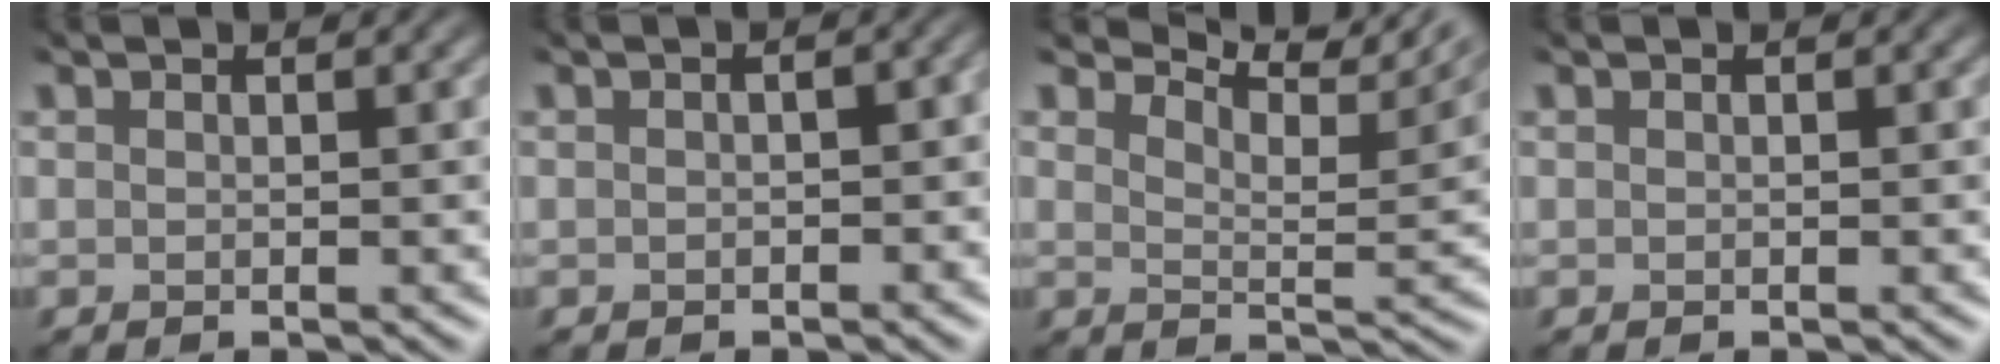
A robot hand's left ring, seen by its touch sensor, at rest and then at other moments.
{"total": 3.0, "force": [0.4, 1.8, 2.4], "torque": [-0.037, 0.010, 0.002]}
{"total": 6.8, "force": [5.5, 2.0, 3.6], "torque": [-0.060, -0.006, 0.084]}
{"total": 0.0}